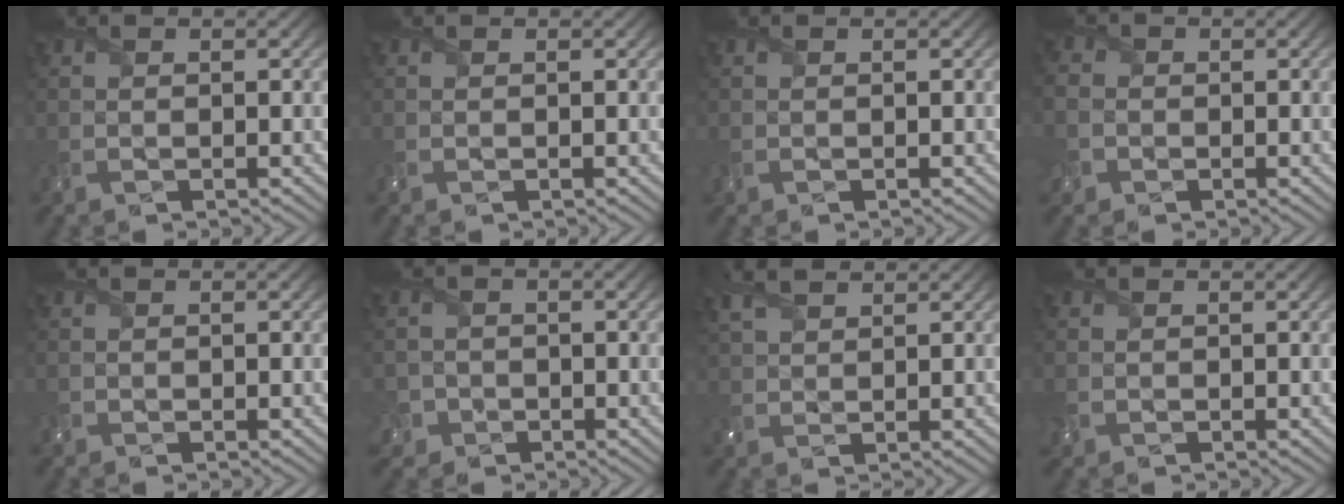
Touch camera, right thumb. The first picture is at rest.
{"total": 0.0}
{"total": 0.8, "force": [-0.3, 0.6, 0.4], "torque": [-0.013, -0.002, -0.006]}
{"total": 4.2, "force": [-0.9, 3.8, 1.6], "torque": [-0.063, 0.002, -0.031]}
{"total": 0.0}
{"total": 2.9, "force": [-1.6, 2.4, 0.3], "torque": [-0.007, -0.001, -0.037]}
{"total": 4.4, "force": [2.9, 1.7, 2.9], "torque": [-0.083, 0.017, 0.061]}
{"total": 1.3, "force": [-0.4, 1.1, 0.4], "torque": [-0.018, -0.005, -0.014]}